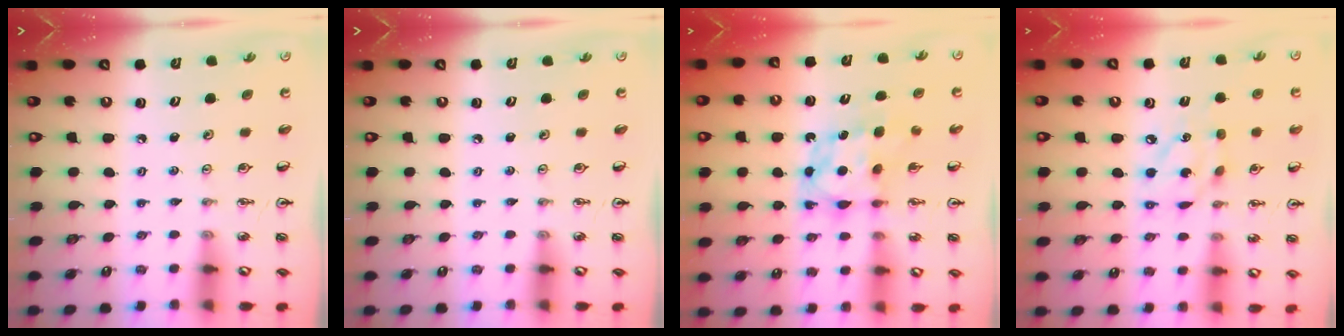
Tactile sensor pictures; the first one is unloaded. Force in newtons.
{"total": 0.0}
{"total": 7.0, "press": 7.0, "slide": 0.2}
{"total": 9.3, "press": 9.3, "slide": 0.4}